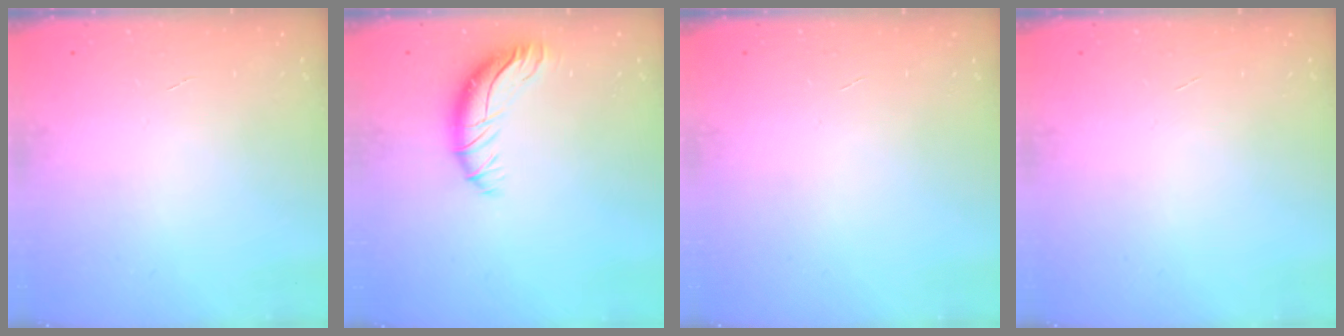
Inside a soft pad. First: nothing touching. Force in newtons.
{"total": 10.1, "press": 10.0, "slide": 1.3}
{"total": 0.0}
{"total": 0.0}